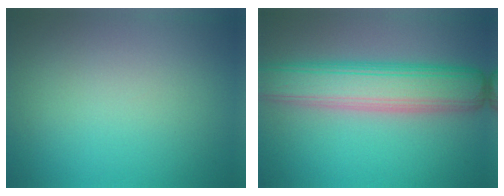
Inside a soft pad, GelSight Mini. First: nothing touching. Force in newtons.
{"total": 7.8, "press": 7.8, "slide": 0.1}